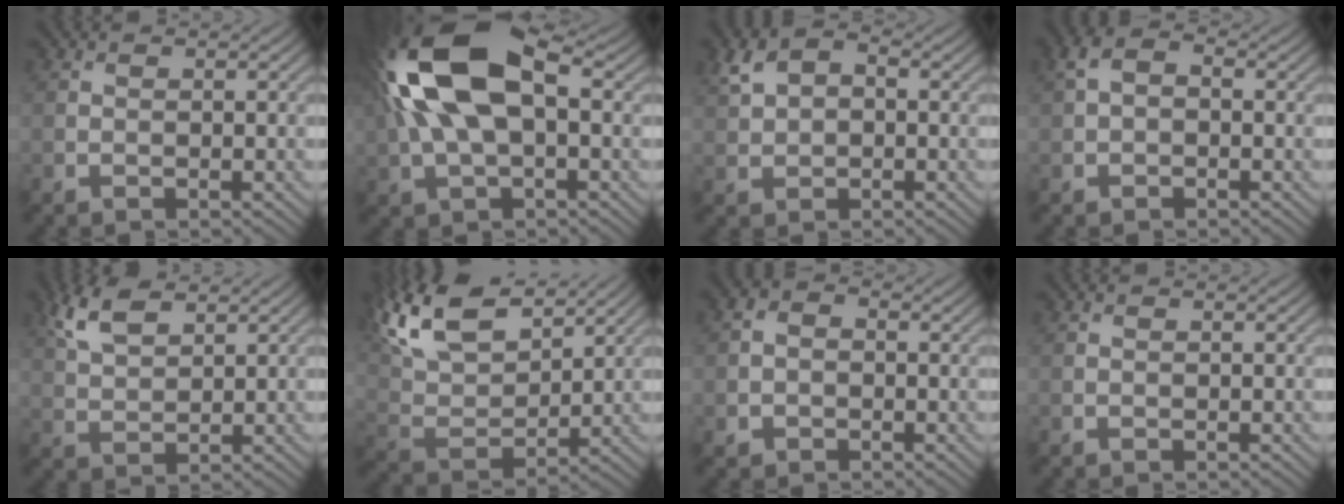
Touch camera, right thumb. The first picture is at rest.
{"total": 16.5, "force": [3.0, 8.8, 13.6], "torque": [-0.304, 0.018, 0.049]}
{"total": 4.8, "force": [1.4, 3.2, 3.2], "torque": [-0.070, 0.006, 0.019]}
{"total": 3.5, "force": [0.4, 2.3, 2.6], "torque": [-0.053, 0.007, 0.000]}
{"total": 6.0, "force": [3.6, 2.6, 4.0], "torque": [-0.101, 0.008, 0.077]}
{"total": 14.9, "force": [9.8, 6.3, 9.3], "torque": [-0.218, 0.029, 0.167]}
{"total": 2.5, "force": [-0.6, 2.1, 1.2], "torque": [-0.027, -0.001, -0.017]}
{"total": 0.0}